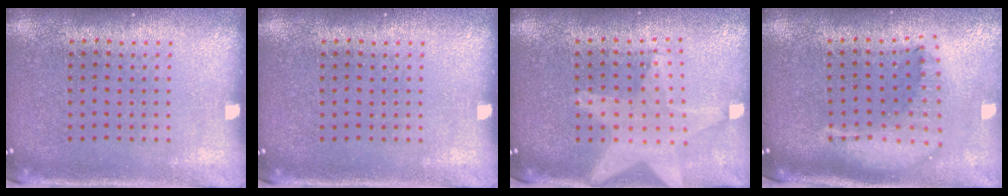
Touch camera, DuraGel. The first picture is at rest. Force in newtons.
{"total": 0.0}
{"total": 1.8, "press": 1.6, "slide": 0.8}
{"total": 2.2, "press": 1.7, "slide": 1.4}